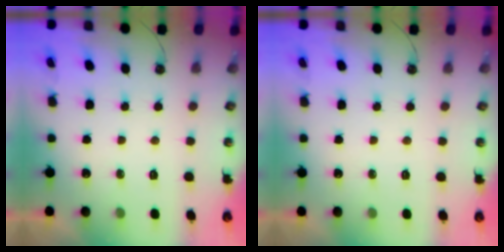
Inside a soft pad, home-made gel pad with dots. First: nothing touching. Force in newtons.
{"total": 0.0}